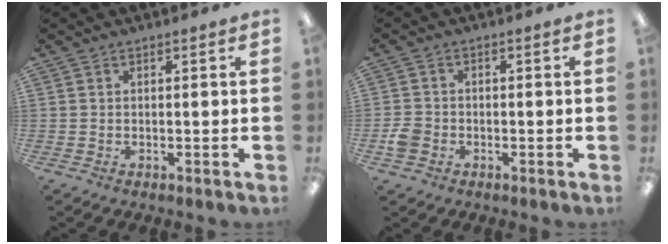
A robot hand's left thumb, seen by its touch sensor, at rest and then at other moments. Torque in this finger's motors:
{"motor_torque": [-0.09, 0.12, -0.18, 0.08, 0.00]}